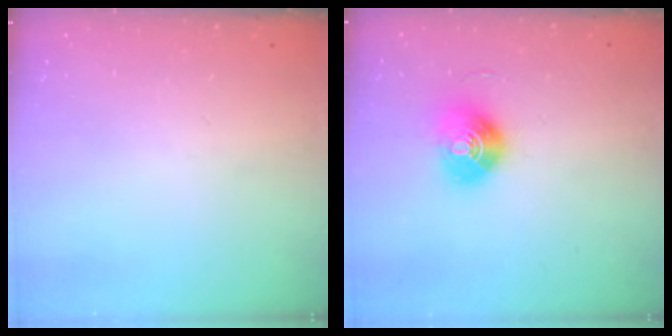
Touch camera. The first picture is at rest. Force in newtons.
{"total": 10.3, "press": 10.3, "slide": 0.5}